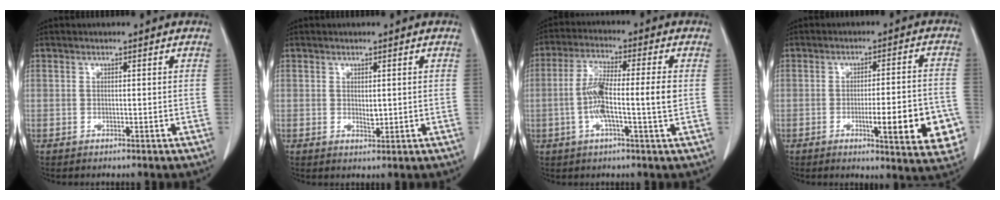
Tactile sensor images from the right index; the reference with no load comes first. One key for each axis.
{"total": 1.4, "fx": 0.2, "fy": 0.7, "fz": 1.2, "tx": -0.020, "ty": -0.006, "tz": 0.008}
{"total": 9.0, "fx": -0.9, "fy": 0.7, "fz": 8.9, "tx": -0.174, "ty": 0.012, "tz": -0.025}
{"total": 12.7, "fx": -4.1, "fy": 2.3, "fz": 11.8, "tx": -0.118, "ty": 0.006, "tz": -0.045}